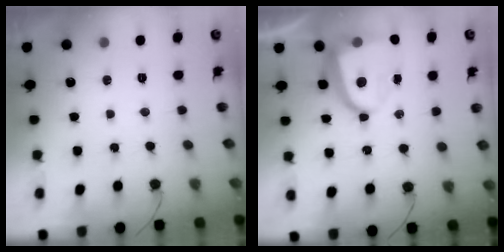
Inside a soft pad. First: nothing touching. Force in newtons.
{"total": 9.9, "press": 9.9, "slide": 1.0}